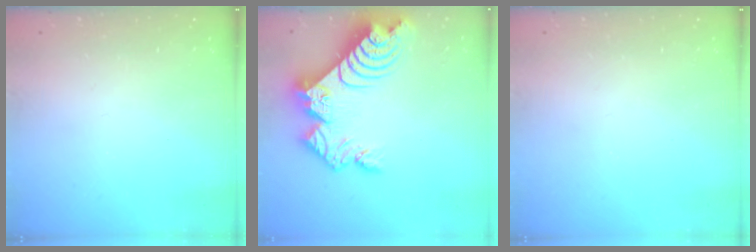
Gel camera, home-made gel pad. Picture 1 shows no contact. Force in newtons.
{"total": 15.0, "press": 15.0, "slide": 1.4}
{"total": 0.0}